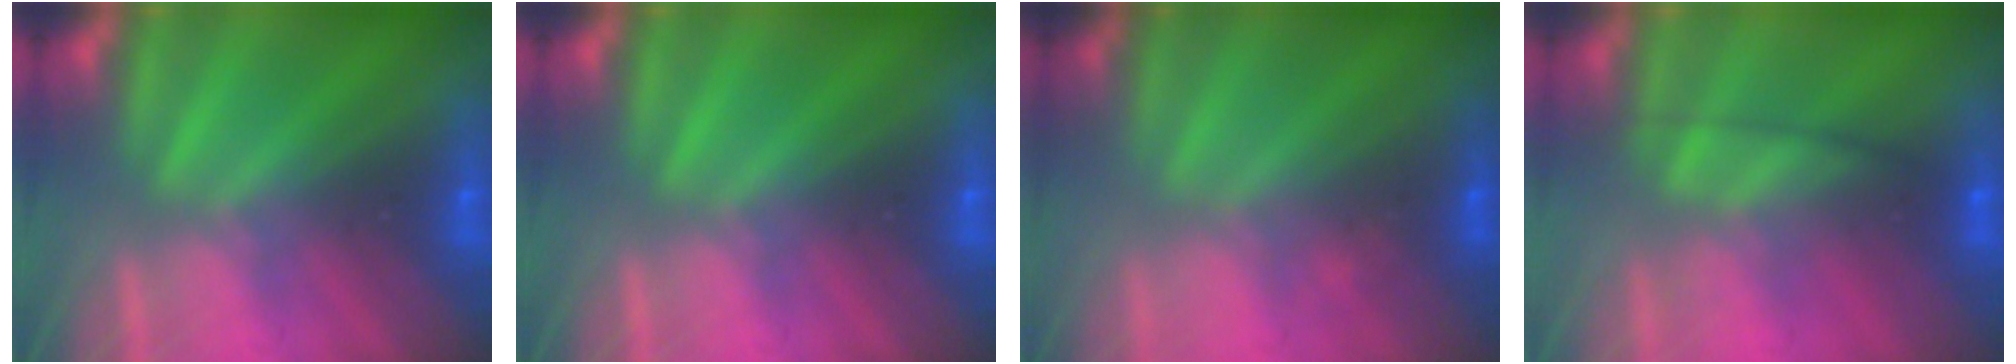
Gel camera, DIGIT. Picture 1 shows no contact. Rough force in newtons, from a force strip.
{"total": 0.0}
{"total": 1.9}
{"total": 2.4}